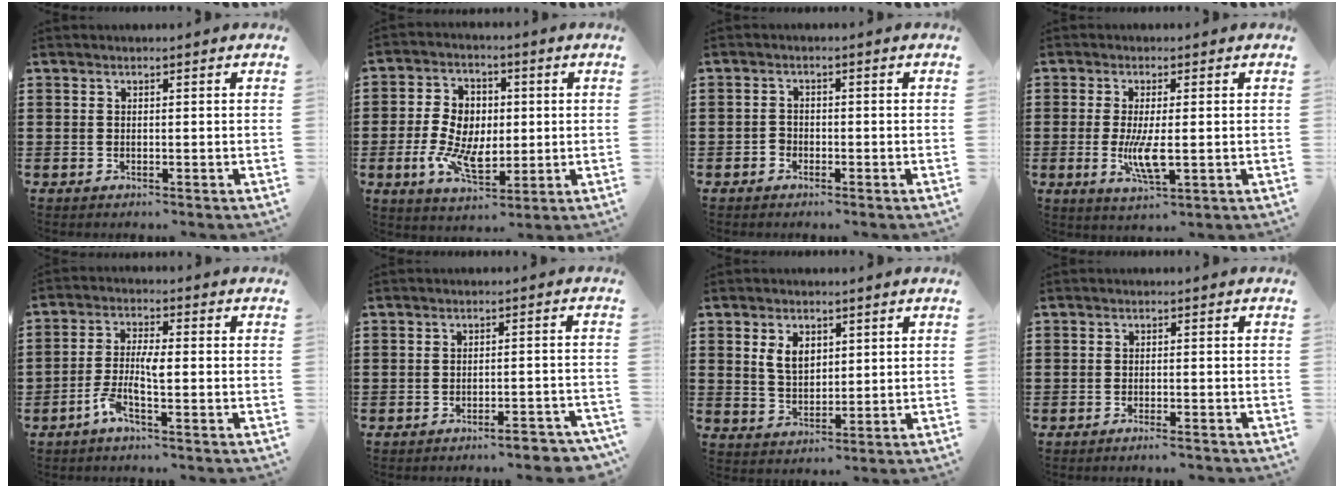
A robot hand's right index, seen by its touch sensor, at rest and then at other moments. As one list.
[{"total": 8.3, "force": [-0.9, 5.9, 5.7], "torque": [-0.132, 0.016, -0.020]}, {"total": 1.4, "force": [-1.0, 1.0, 0.4], "torque": [-0.010, 0.001, -0.020]}, {"total": 6.0, "force": [-0.6, 1.5, 5.7], "torque": [-0.119, -0.010, -0.014]}, {"total": 4.8, "force": [-2.0, 1.1, 4.3], "torque": [-0.101, -0.006, -0.044]}, {"total": 3.0, "force": [-2.7, 0.1, 1.4], "torque": [-0.024, -0.004, -0.051]}, {"total": 4.3, "force": [1.7, 2.8, 2.8], "torque": [-0.065, 0.011, 0.030]}, {"total": 1.2, "force": [-1.1, 0.0, 0.5], "torque": [-0.012, -0.001, -0.021]}]